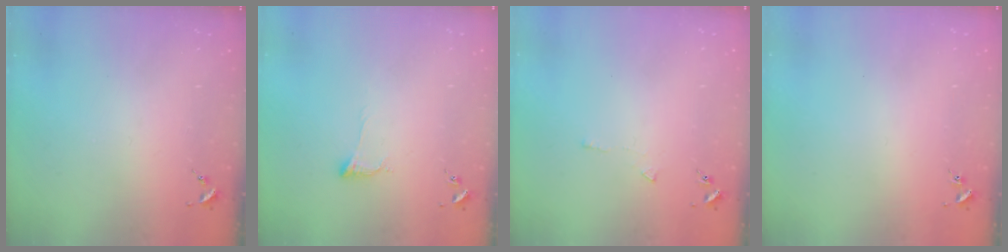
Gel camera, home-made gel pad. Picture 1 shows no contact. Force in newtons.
{"total": 6.1, "press": 6.0, "slide": 0.8}
{"total": 3.4, "press": 3.3, "slide": 0.5}
{"total": 0.9, "press": 0.8, "slide": 0.2}